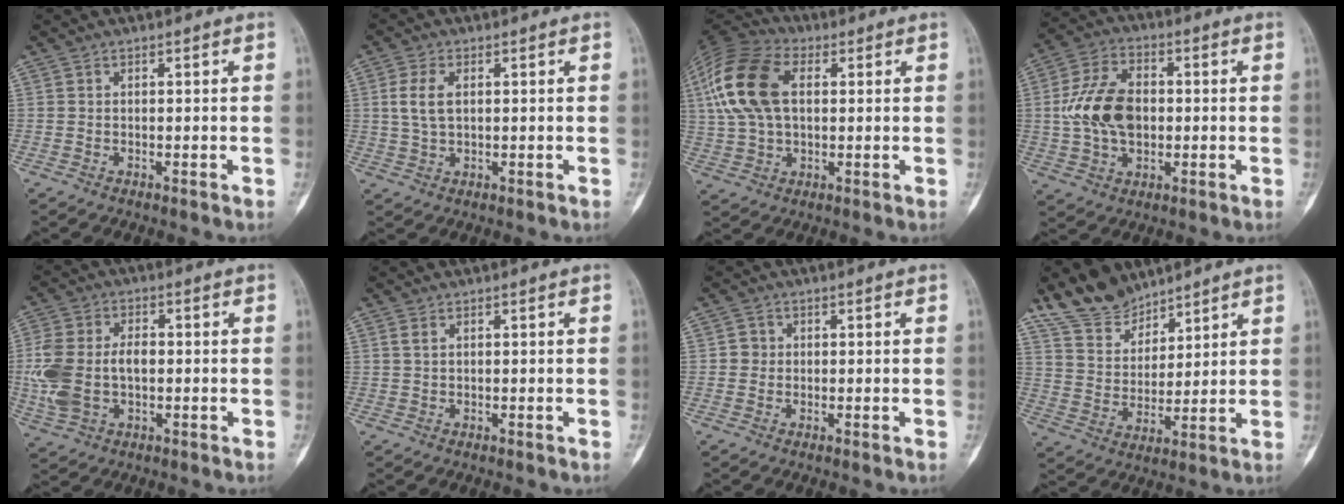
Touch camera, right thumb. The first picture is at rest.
{"total": 5.1, "force": [1.0, 2.9, 4.1], "torque": [-0.086, 0.002, 0.019]}
{"total": 16.4, "force": [3.5, 9.9, 12.5], "torque": [-0.261, 0.021, 0.060]}
{"total": 13.2, "force": [0.2, 8.7, 10.0], "torque": [-0.176, 0.014, 0.004]}
{"total": 12.5, "force": [-0.7, 8.0, 9.5], "torque": [-0.211, 0.017, -0.007]}
{"total": 1.2, "force": [0.6, 0.7, 0.8], "torque": [-0.021, 0.006, 0.016]}
{"total": 1.9, "force": [0.1, 1.8, 0.4], "torque": [0.003, 0.005, -0.002]}
{"total": 10.7, "force": [9.0, 5.3, 2.3], "torque": [-0.017, -0.051, 0.181]}